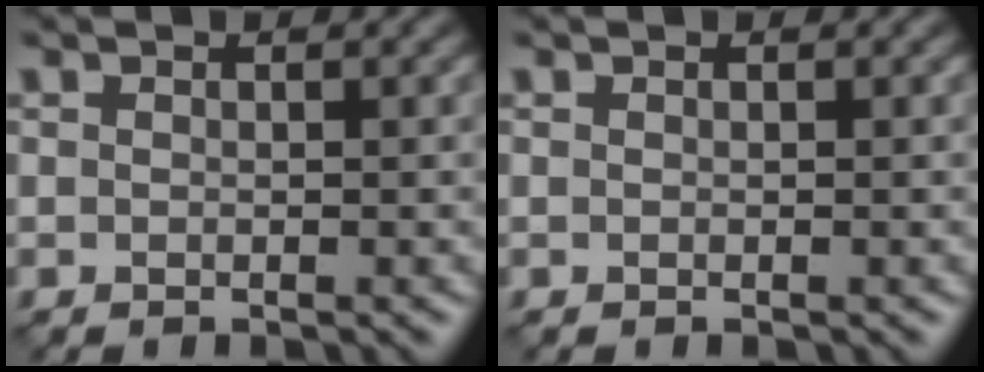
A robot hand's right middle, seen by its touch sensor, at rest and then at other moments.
{"total": 0.0}